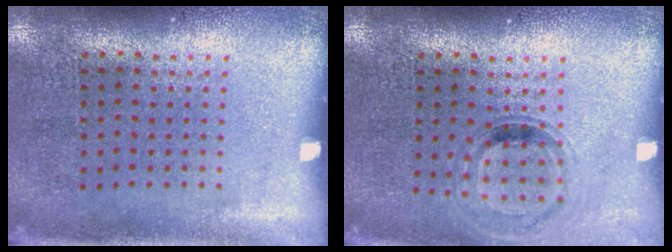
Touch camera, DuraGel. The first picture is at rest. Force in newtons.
{"total": 0.8, "press": 0.8, "slide": 0.2}